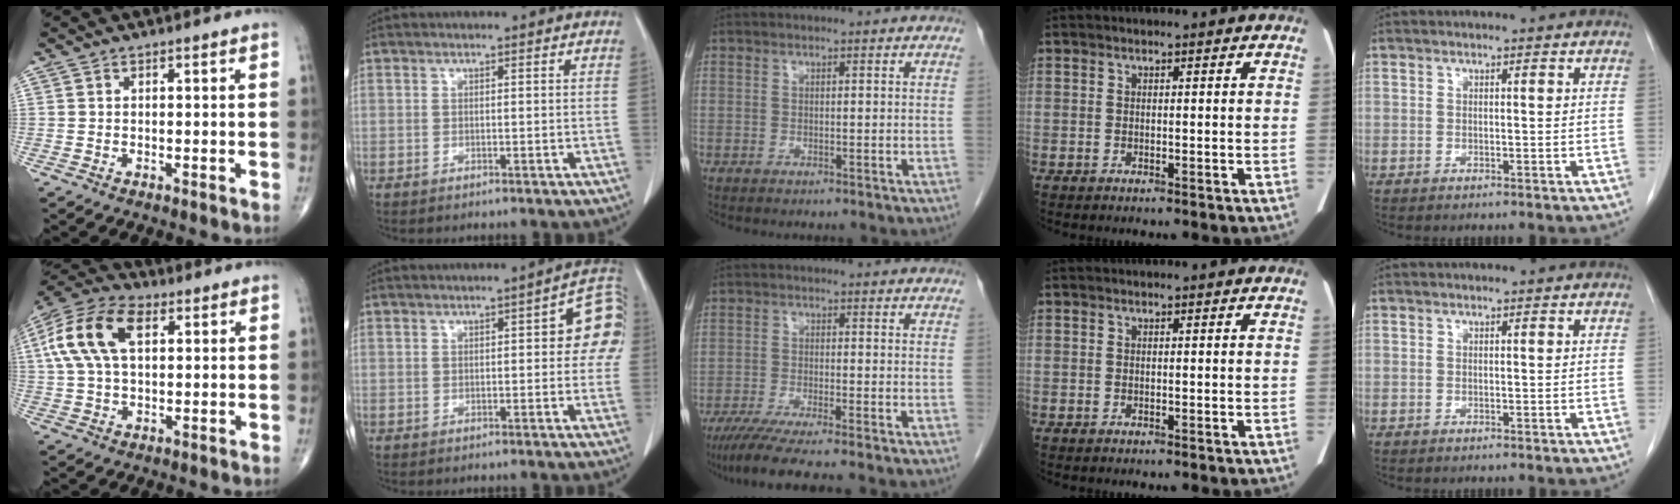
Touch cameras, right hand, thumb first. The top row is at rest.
{"thumb": {"total": 14.4, "force": [4.0, 8.0, 11.2], "torque": [-0.230, 0.022, 0.069]}, "index": {"total": 7.2, "force": [1.2, 2.6, 6.6], "torque": [-0.063, 0.028, 0.006]}, "middle": {"total": 8.7, "force": [-7.1, -0.5, 5.0], "torque": [-0.074, -0.026, -0.113]}}